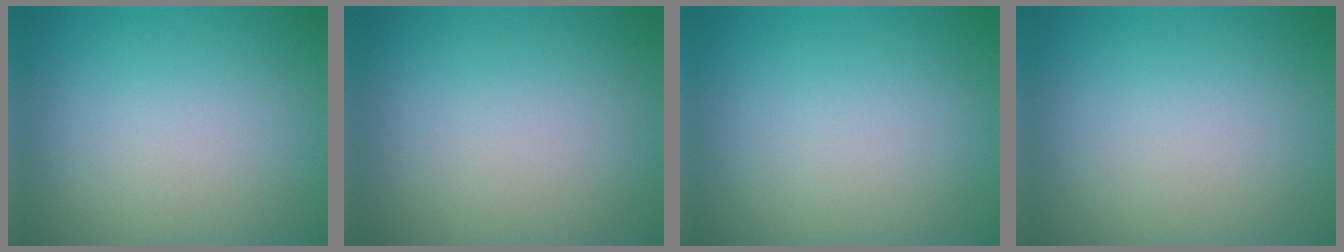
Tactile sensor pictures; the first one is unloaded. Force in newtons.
{"total": 0.0}
{"total": 0.0}
{"total": 0.0}